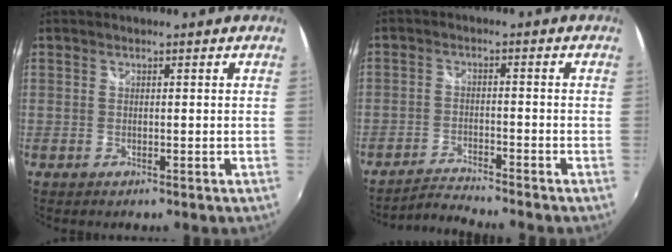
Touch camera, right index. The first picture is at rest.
{"total": 4.6, "force": [-4.5, -0.6, 0.7], "torque": [-0.035, 0.000, -0.088]}